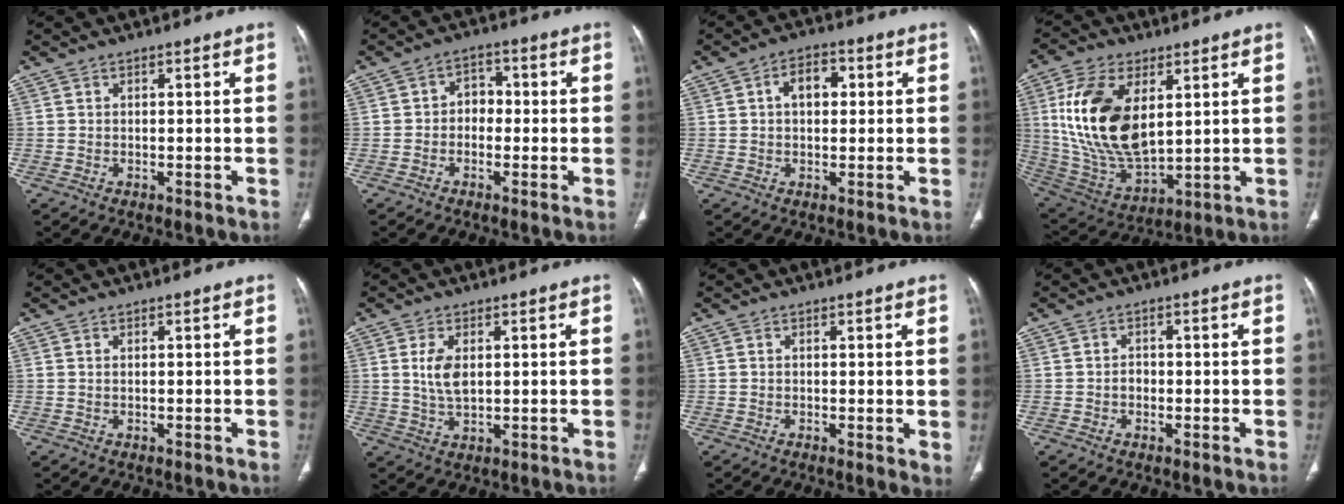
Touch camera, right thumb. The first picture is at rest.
{"total": 4.0, "force": [-0.7, 3.2, 2.2], "torque": [-0.012, 0.019, -0.023]}
{"total": 5.8, "force": [1.1, 3.8, 4.2], "torque": [-0.055, 0.015, 0.012]}
{"total": 19.8, "force": [4.9, 10.8, 15.9], "torque": [-0.302, -0.025, 0.103]}
{"total": 0.0}
{"total": 5.3, "force": [1.0, 2.8, 4.4], "torque": [-0.091, -0.006, 0.024]}
{"total": 2.2, "force": [0.2, 0.7, 2.1], "torque": [-0.032, -0.009, 0.000]}
{"total": 1.4, "force": [-0.5, 1.2, 0.7], "torque": [-0.004, 0.007, -0.009]}